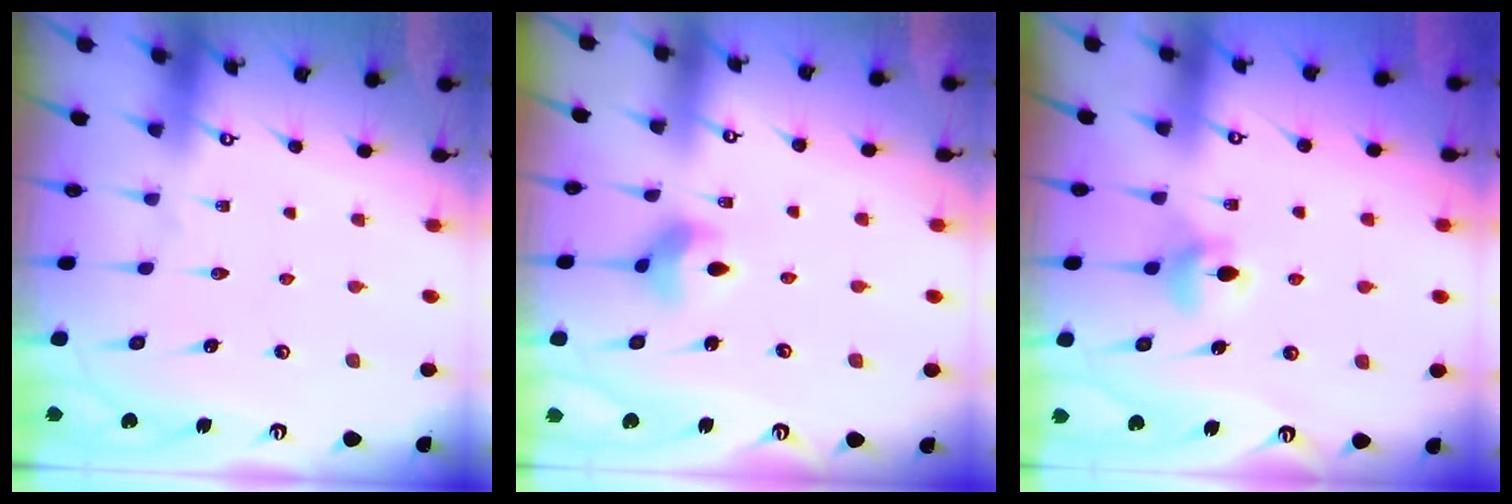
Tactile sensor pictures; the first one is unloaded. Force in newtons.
{"total": 5.8, "press": 5.8, "slide": 0.6}
{"total": 5.9, "press": 5.9, "slide": 0.6}